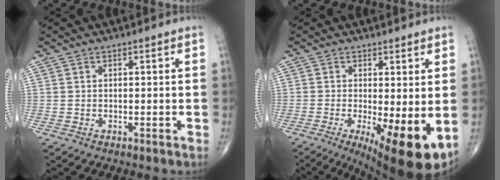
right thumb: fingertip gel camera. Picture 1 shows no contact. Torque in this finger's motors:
{"motor_torque": [0.34, 1.09, 0.10, -0.10, 0.14]}